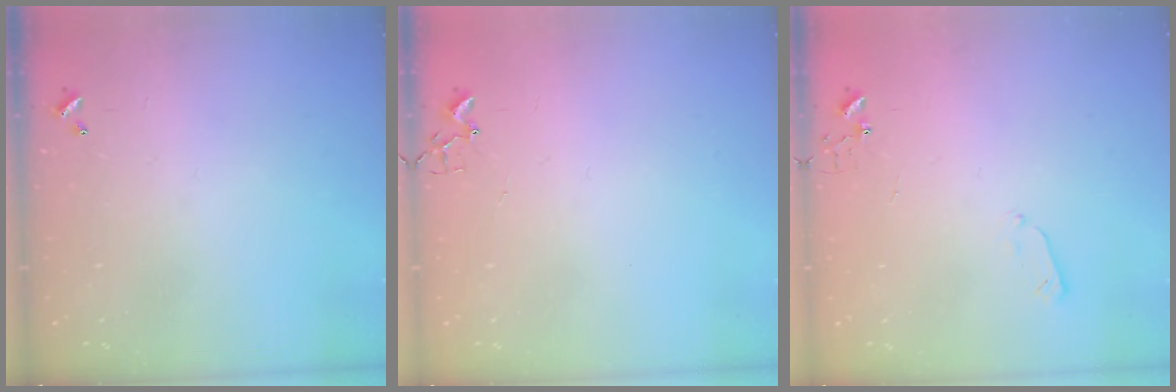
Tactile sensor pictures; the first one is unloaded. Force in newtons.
{"total": 1.9, "press": 1.9, "slide": 0.2}
{"total": 3.3, "press": 3.2, "slide": 0.6}